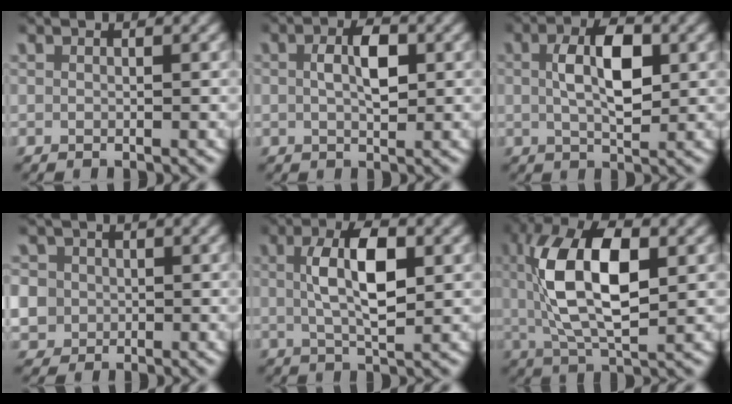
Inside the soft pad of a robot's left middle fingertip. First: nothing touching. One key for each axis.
{"total": 3.6, "fx": 0.3, "fy": 1.6, "fz": 3.2, "tx": -0.047, "ty": -0.001, "tz": 0.007}
{"total": 5.4, "fx": 0.8, "fy": 2.3, "fz": 4.8, "tx": -0.073, "ty": 0.000, "tz": 0.014}
{"total": 5.5, "fx": -0.2, "fy": 5.2, "fz": 1.8, "tx": -0.052, "ty": -0.013, "tz": -0.002}
{"total": 5.8, "fx": 0.9, "fy": 2.1, "fz": 5.3, "tx": -0.086, "ty": 0.003, "tz": 0.016}
{"total": 9.7, "fx": 1.0, "fy": 4.4, "fz": 8.6, "tx": -0.163, "ty": 0.002, "tz": 0.022}